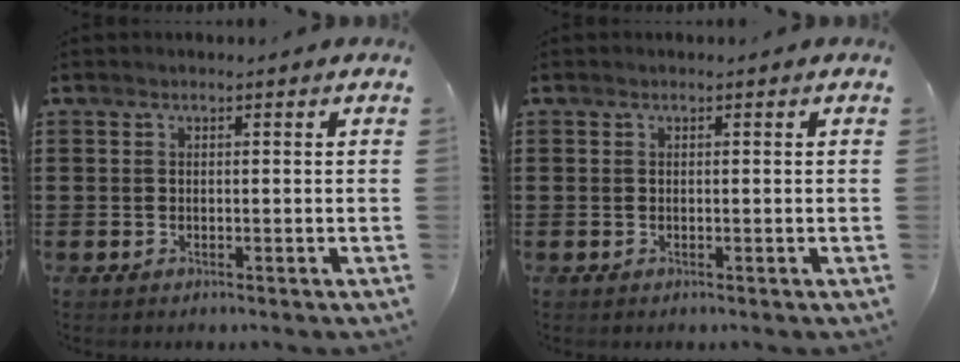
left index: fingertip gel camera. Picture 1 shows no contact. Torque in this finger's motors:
{"motor_torque": [-0.01, -0.05, 0.02, 0.01]}